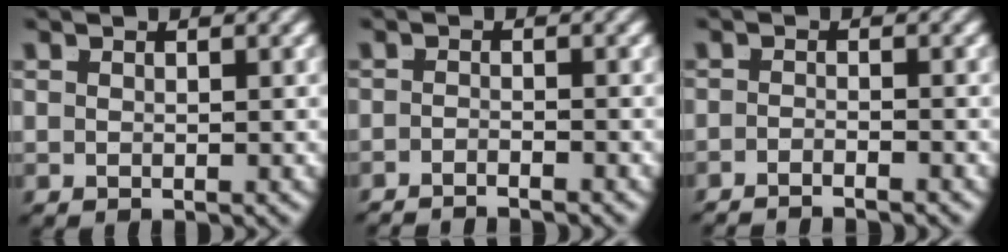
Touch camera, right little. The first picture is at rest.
{"total": 2.6, "force": [-2.6, -0.3, -0.1], "torque": [0.005, -0.012, -0.041]}
{"total": 2.7, "force": [-2.7, -0.3, 0.2], "torque": [0.001, -0.010, -0.043]}